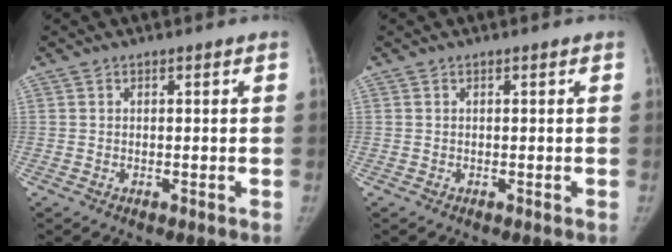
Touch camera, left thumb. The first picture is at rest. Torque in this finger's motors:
{"motor_torque": [0.04, 0.02, 0.14, -0.03, 0.01]}